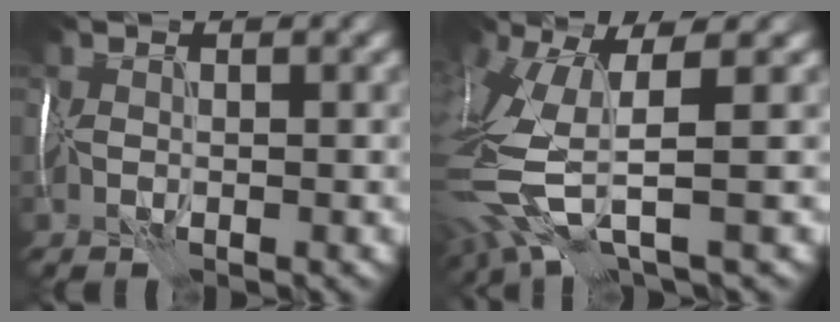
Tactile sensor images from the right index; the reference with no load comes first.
{"total": 9.8, "force": [-1.1, 3.8, 9.0], "torque": [-0.235, -0.029, -0.012]}